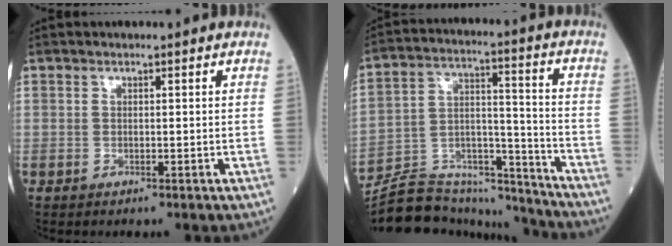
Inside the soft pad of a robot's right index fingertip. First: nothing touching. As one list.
[{"total": 16.6, "force": [-16.3, 2.7, 2.1], "torque": [-0.036, 0.053, -0.261]}]